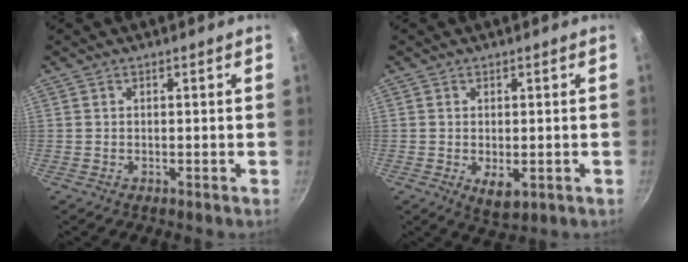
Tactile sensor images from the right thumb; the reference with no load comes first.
{"total": 4.4, "force": [-1.1, 2.4, 3.6], "torque": [-0.056, -0.014, -0.010]}